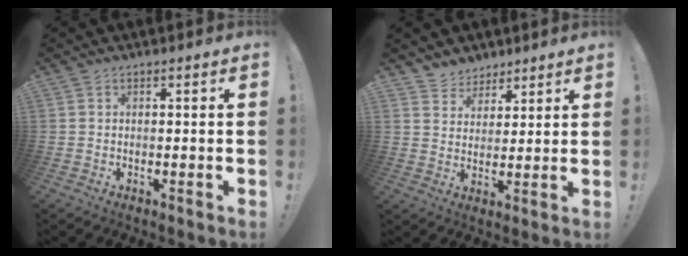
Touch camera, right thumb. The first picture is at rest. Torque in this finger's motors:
{"motor_torque": [0.03, 0.03, 0.00, 0.00, 0.00]}